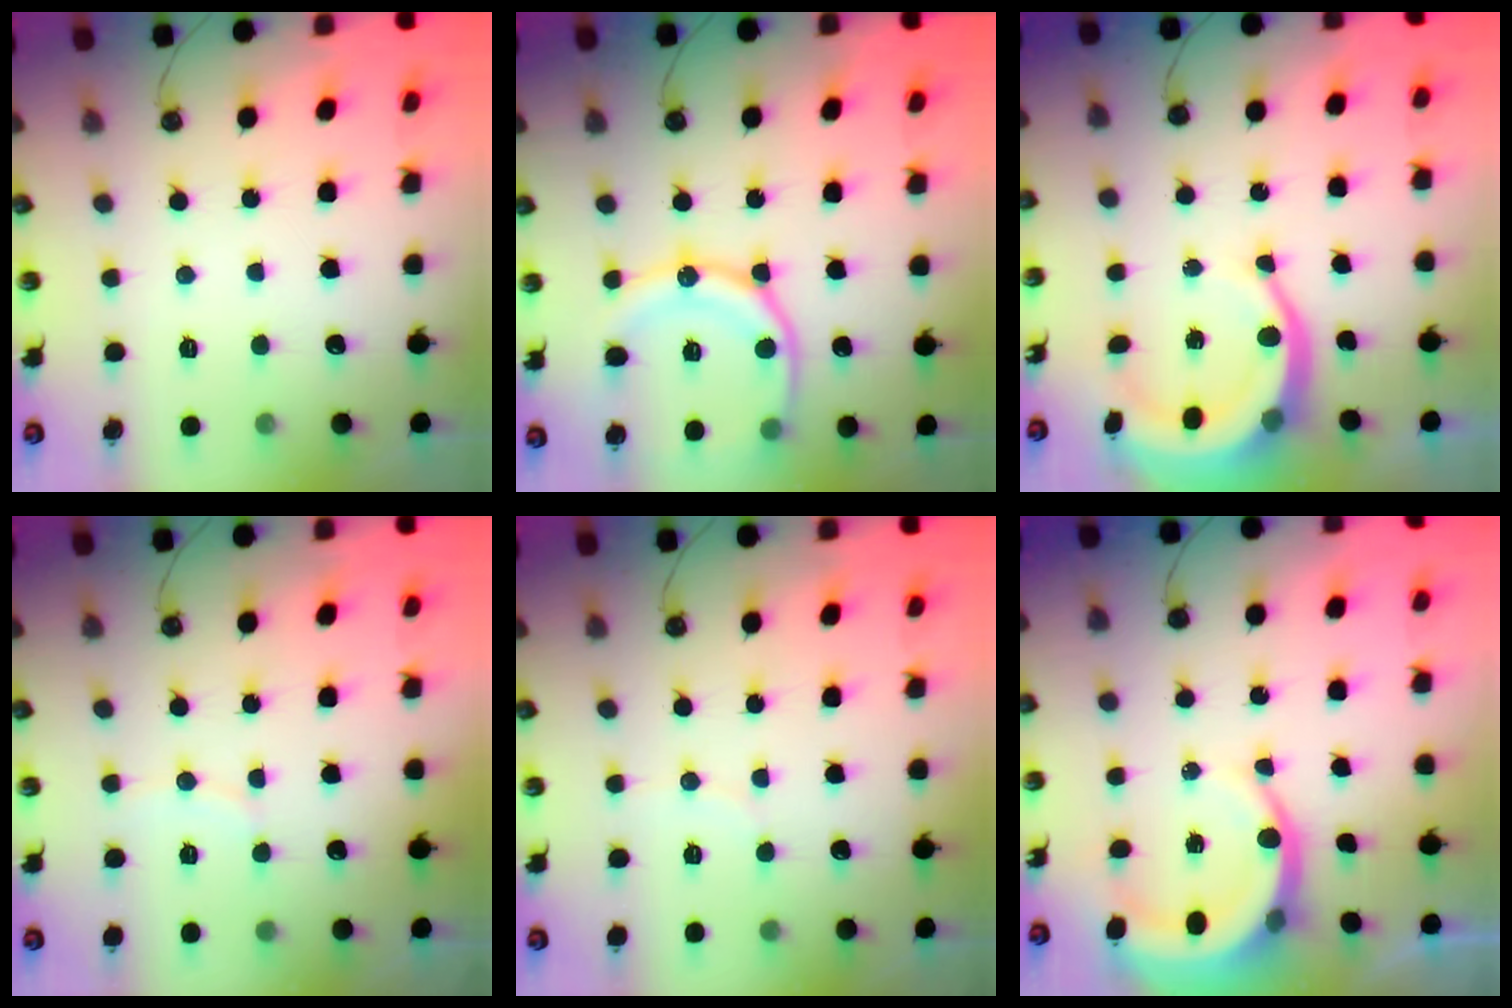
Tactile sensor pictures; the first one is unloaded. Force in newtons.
{"total": 16.9, "press": 16.8, "slide": 1.9}
{"total": 11.1, "press": 10.9, "slide": 2.0}
{"total": 5.3, "press": 5.3, "slide": 0.6}
{"total": 1.8, "press": 1.8, "slide": 0.2}
{"total": 9.3, "press": 9.1, "slide": 2.2}